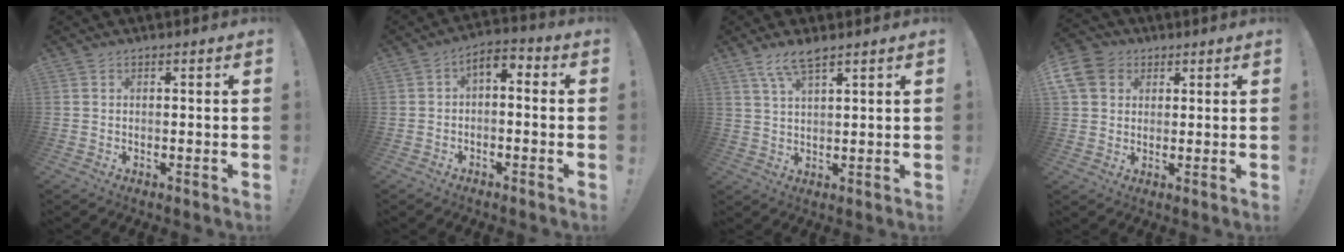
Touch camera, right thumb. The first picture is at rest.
{"total": 4.1, "force": [-2.0, 2.2, 2.9], "torque": [-0.035, 0.010, -0.035]}
{"total": 5.8, "force": [4.1, 1.4, 3.9], "torque": [-0.073, -0.016, 0.074]}
{"total": 8.8, "force": [3.4, 7.2, 3.7], "torque": [-0.076, -0.013, 0.068]}